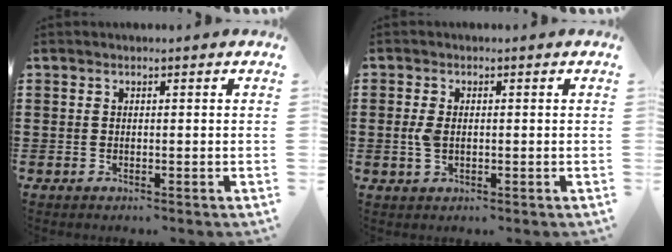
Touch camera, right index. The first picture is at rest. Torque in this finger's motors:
{"motor_torque": [0.93, 0.03, 0.21, 0.09]}